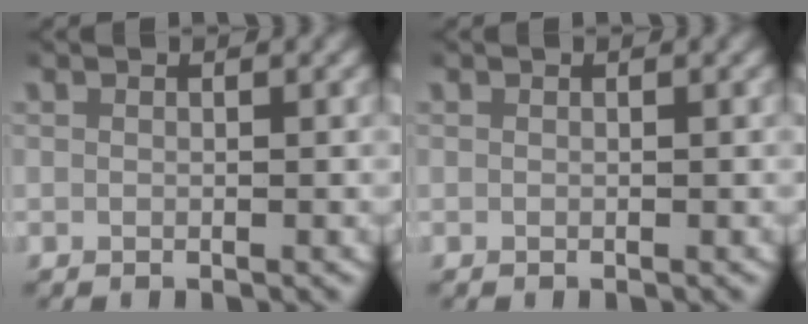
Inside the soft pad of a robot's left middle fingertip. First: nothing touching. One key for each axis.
{"total": 0.0}